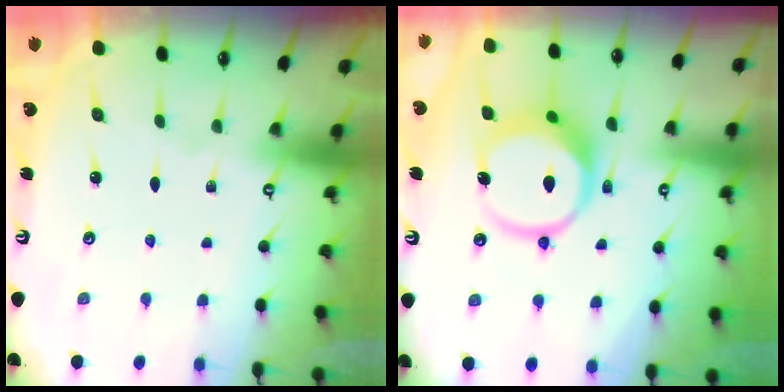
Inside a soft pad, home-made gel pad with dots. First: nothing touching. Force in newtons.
{"total": 11.7, "press": 11.6, "slide": 1.2}